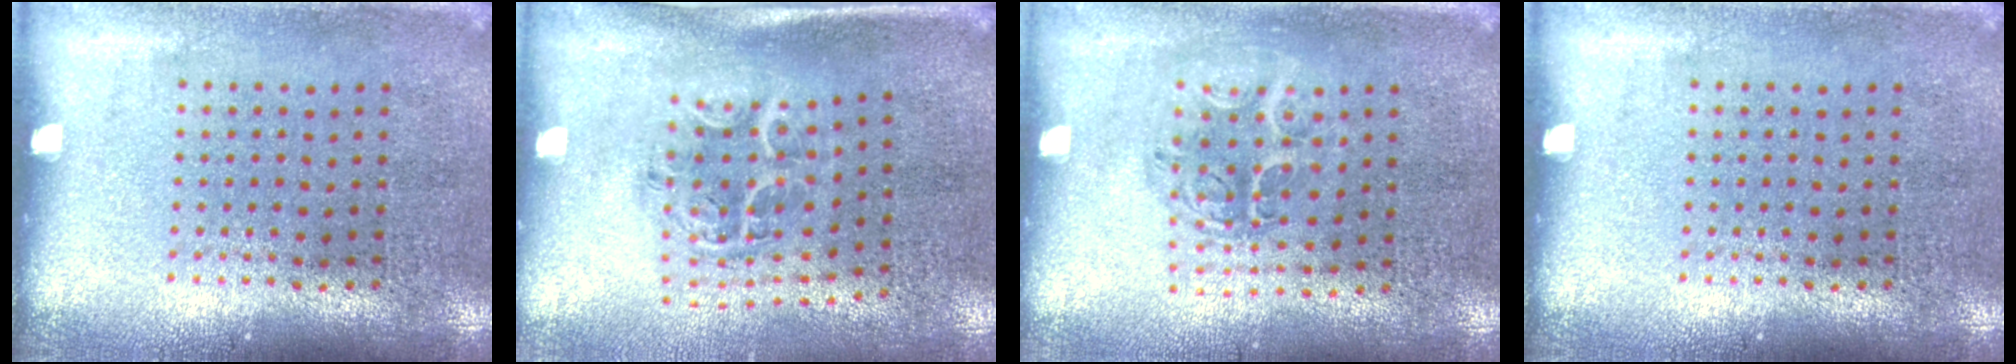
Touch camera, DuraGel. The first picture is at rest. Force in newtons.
{"total": 1.1, "press": 1.1, "slide": 0.2}
{"total": 1.2, "press": 1.1, "slide": 0.4}
{"total": 0.0}